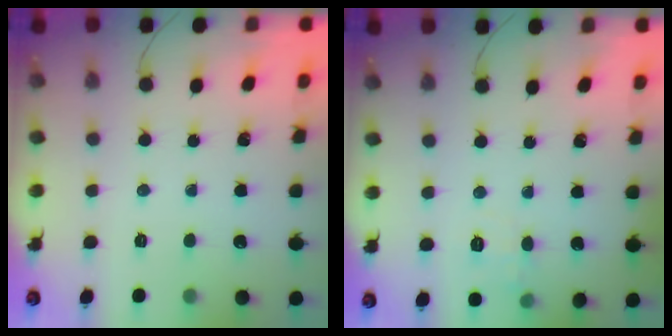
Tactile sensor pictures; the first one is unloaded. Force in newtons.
{"total": 5.6, "press": 5.4, "slide": 1.6}